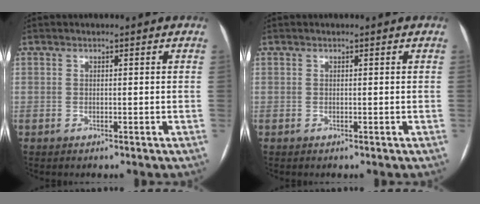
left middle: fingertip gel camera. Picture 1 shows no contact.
{"total": 0.0}